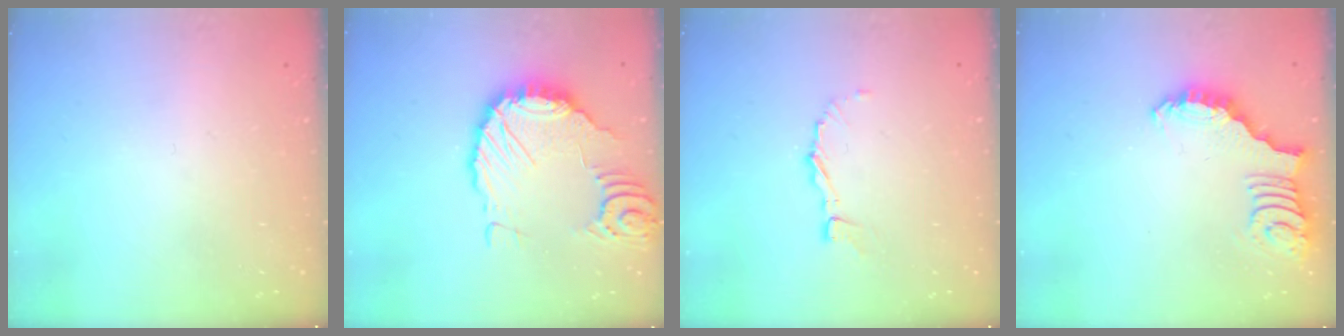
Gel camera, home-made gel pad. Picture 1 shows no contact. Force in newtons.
{"total": 13.3, "press": 13.2, "slide": 1.3}
{"total": 4.0, "press": 4.0, "slide": 0.2}
{"total": 2.5, "press": 2.5, "slide": 0.5}